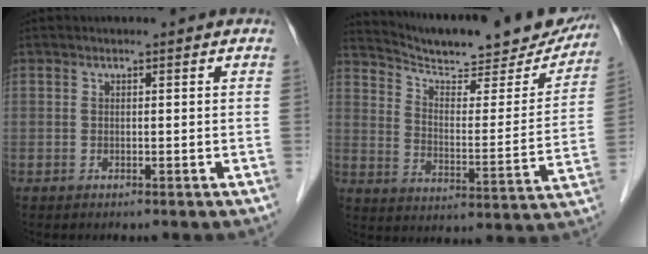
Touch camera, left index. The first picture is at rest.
{"total": 23.1, "force": [21.2, 4.3, 8.2], "torque": [-0.120, -0.036, 0.285]}